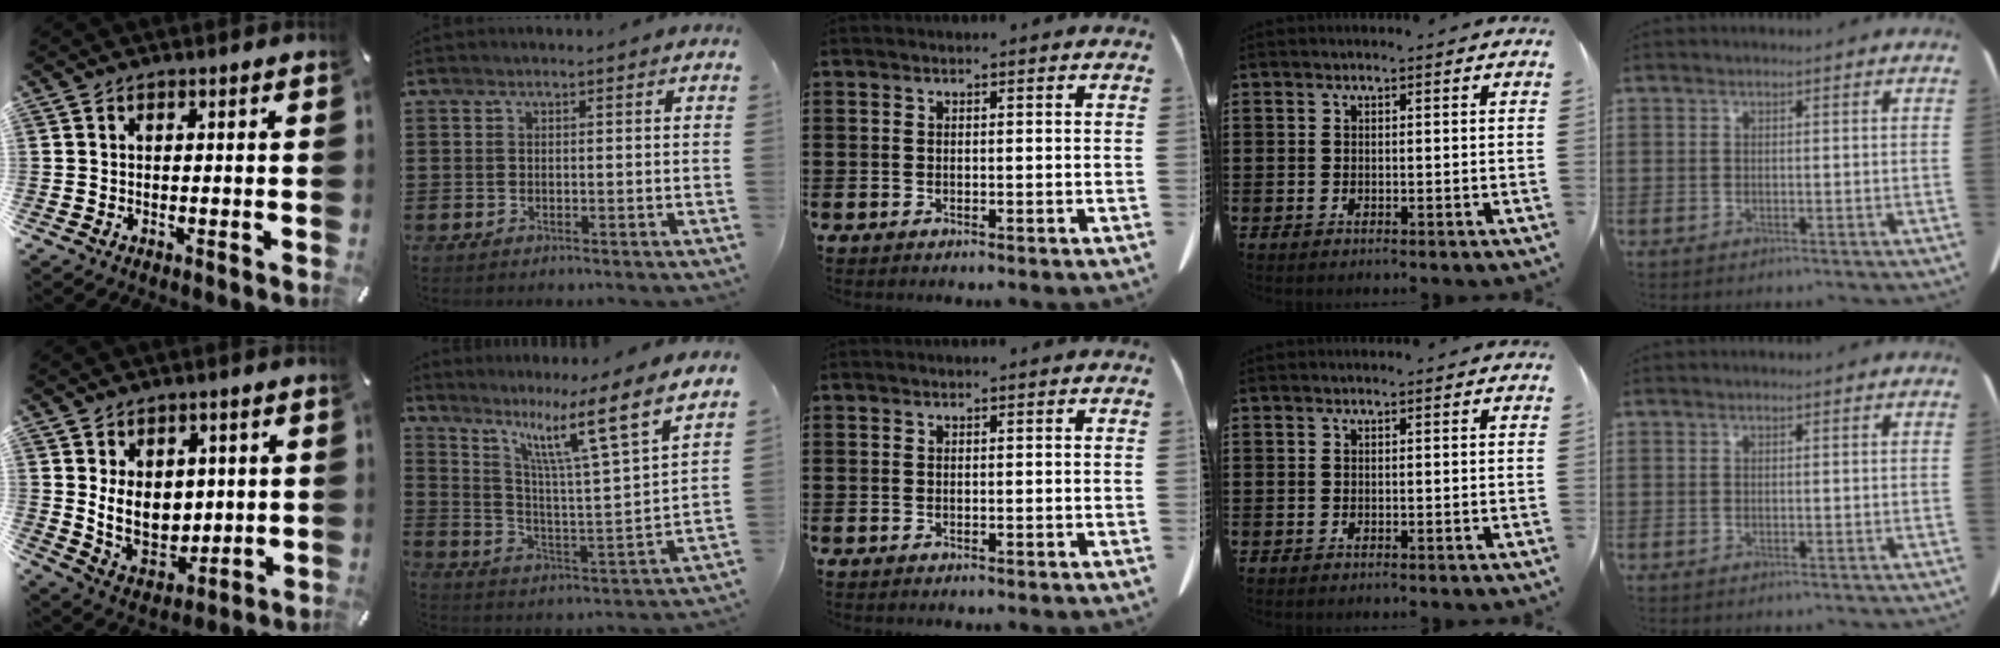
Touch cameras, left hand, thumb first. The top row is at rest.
{"thumb": {"total": 9.7, "force": [2.5, 7.7, 5.2], "torque": [-0.103, -0.017, 0.047]}, "index": {"total": 10.9, "force": [7.4, -0.1, 8.0], "torque": [-0.166, -0.053, 0.107]}}